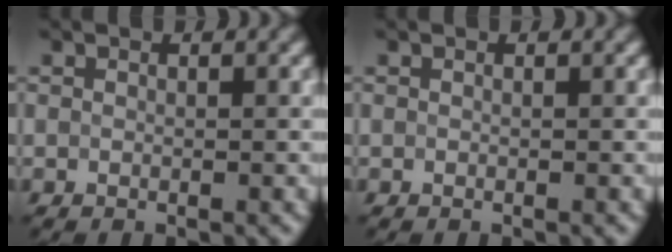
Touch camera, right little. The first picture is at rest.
{"total": 0.0}